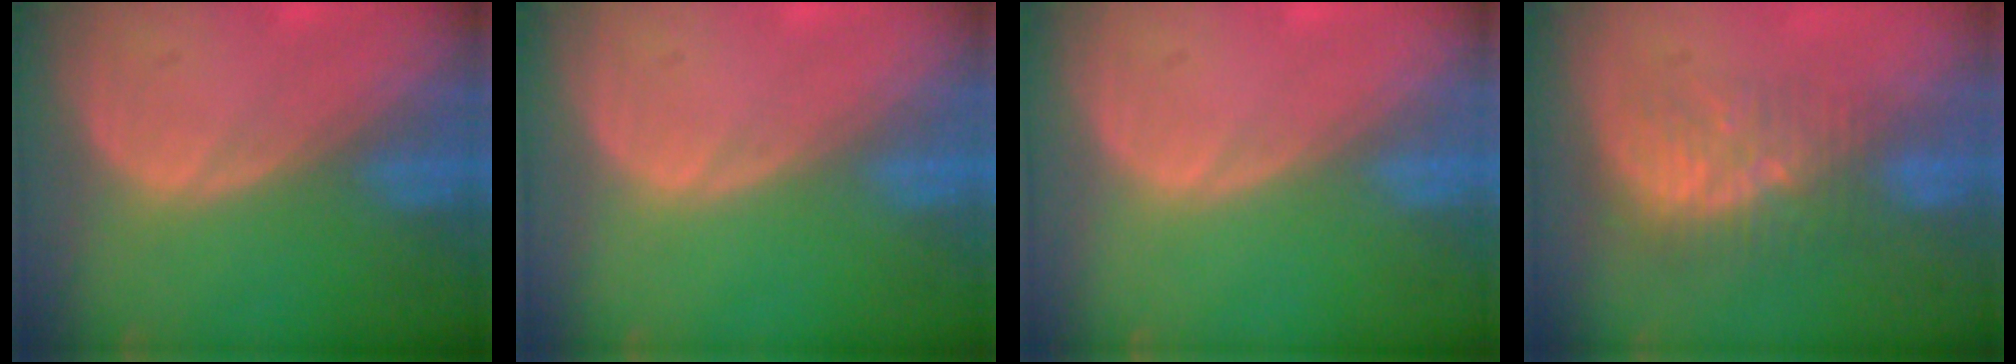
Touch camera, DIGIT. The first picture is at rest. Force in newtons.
{"total": 0.0}
{"total": 0.0}
{"total": 7.6, "press": 7.1, "slide": 2.8}